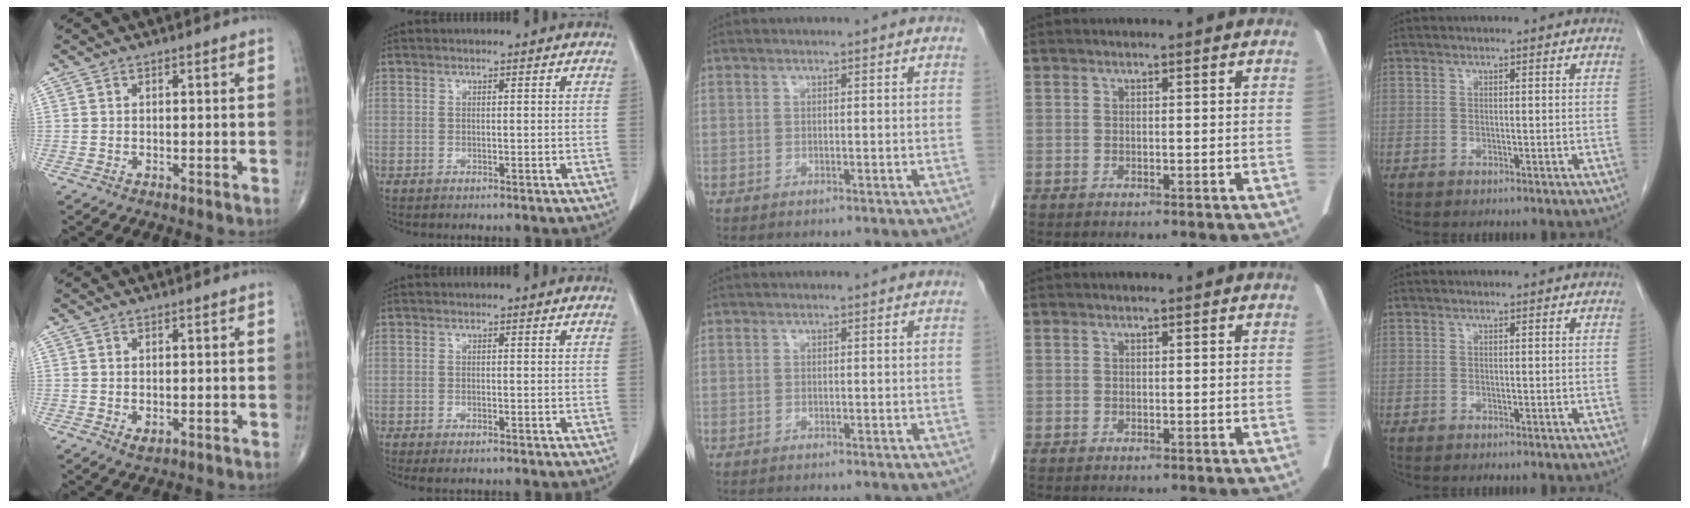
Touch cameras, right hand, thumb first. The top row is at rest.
{"thumb": {"total": 1.6, "force": [-0.3, 1.0, 1.3], "torque": [-0.021, -0.003, -0.002]}, "index": {"total": 1.7, "force": [-1.2, 0.4, 1.1], "torque": [-0.014, -0.004, -0.015]}}